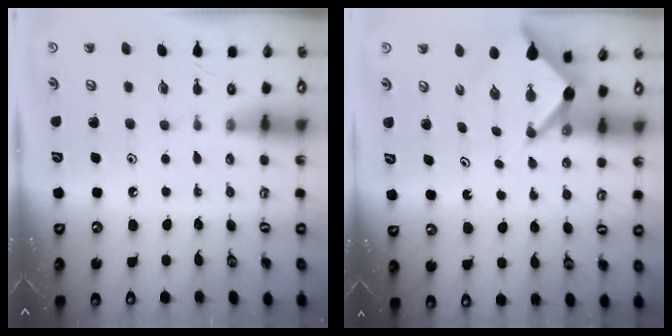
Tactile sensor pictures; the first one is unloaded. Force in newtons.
{"total": 6.0, "press": 6.0, "slide": 0.4}